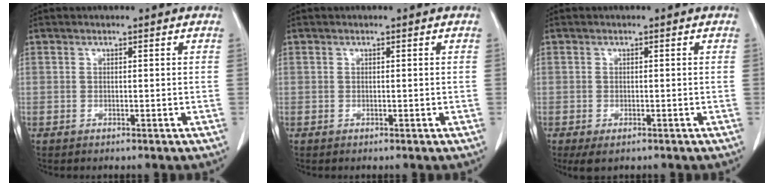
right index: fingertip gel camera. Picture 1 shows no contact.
{"total": 0.0}
{"total": 2.7, "force": [-1.6, 1.1, 1.8], "torque": [-0.035, -0.009, -0.018]}